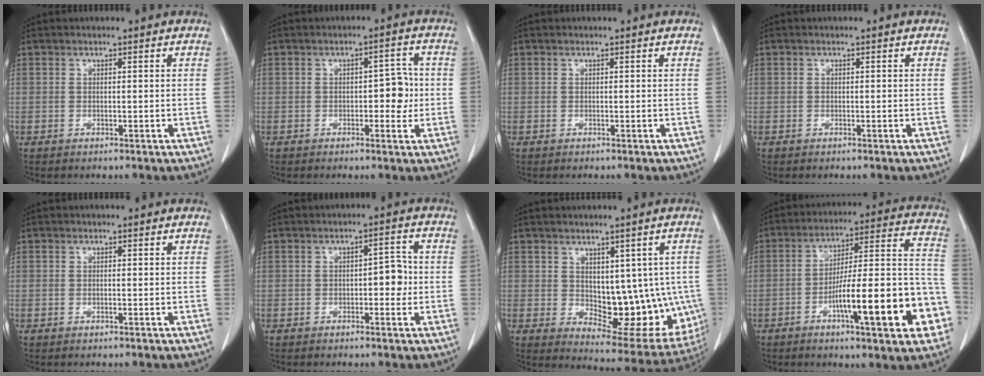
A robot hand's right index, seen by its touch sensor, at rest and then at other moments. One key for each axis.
{"total": 4.3, "fx": -0.4, "fy": 2.1, "fz": 3.7, "tx": -0.039, "ty": 0.011, "tz": -0.005}
{"total": 0.0}
{"total": 0.0}
{"total": 0.0}
{"total": 3.6, "fx": -0.6, "fy": 1.7, "fz": 3.1, "tx": -0.034, "ty": 0.012, "tz": -0.009}
{"total": 13.8, "fx": -0.5, "fy": 7.1, "fz": 11.8, "tx": -0.135, "ty": -0.004, "tz": 0.019}
{"total": 20.5, "fx": -7.5, "fy": 3.2, "fz": 18.8, "tx": -0.228, "ty": 0.026, "tz": -0.103}